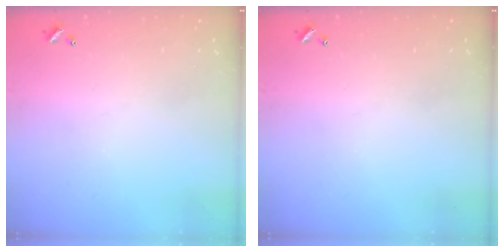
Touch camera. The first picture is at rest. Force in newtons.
{"total": 0.0}